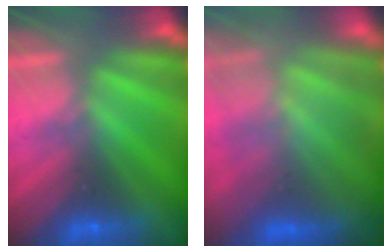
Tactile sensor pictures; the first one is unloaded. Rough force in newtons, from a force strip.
{"total": 11.6}